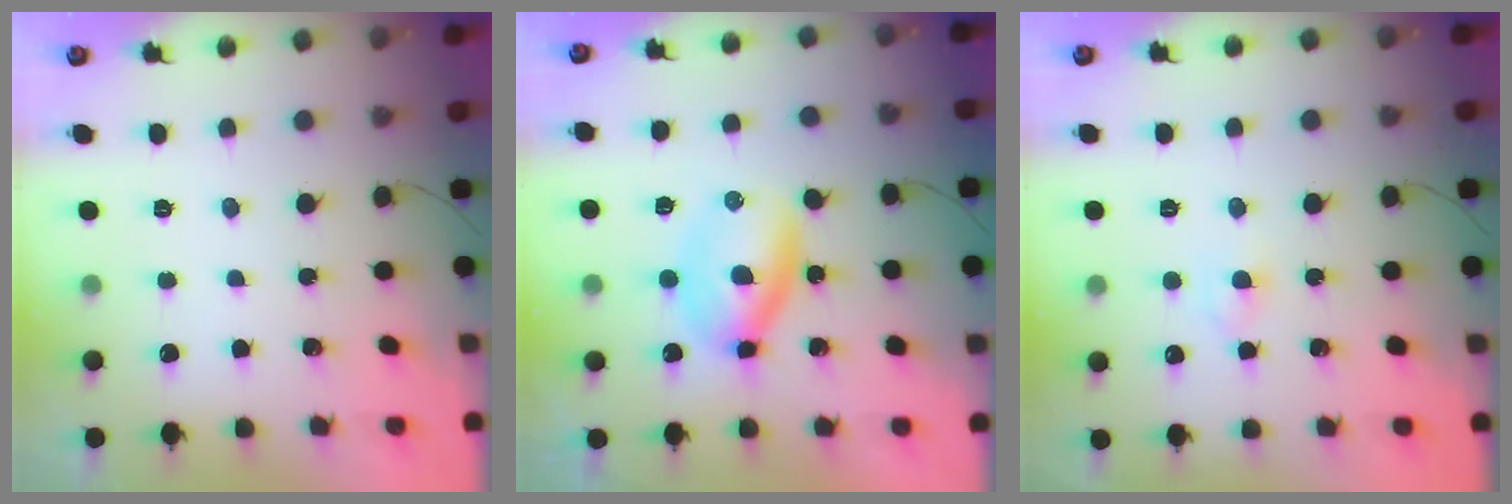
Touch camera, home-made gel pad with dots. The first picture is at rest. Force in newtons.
{"total": 6.5, "press": 6.4, "slide": 0.9}
{"total": 2.7, "press": 2.6, "slide": 1.0}